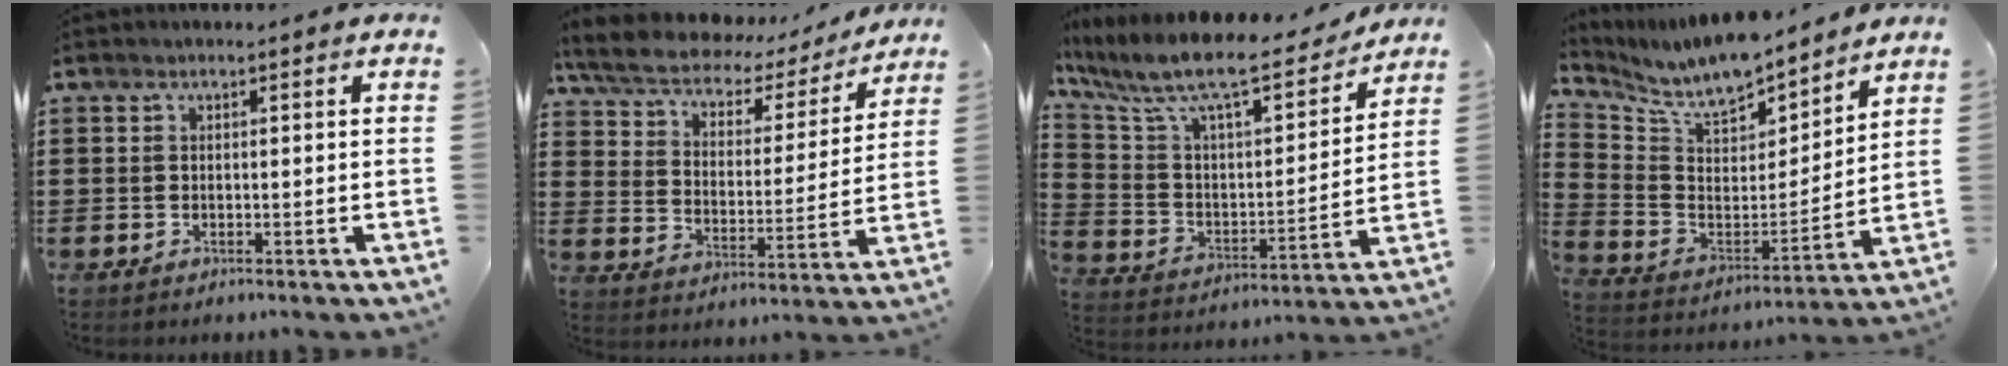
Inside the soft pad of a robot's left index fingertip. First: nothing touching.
{"total": 6.7, "force": [5.7, 2.1, 2.7], "torque": [-0.080, -0.037, 0.097]}
{"total": 11.1, "force": [9.2, 1.7, 6.0], "torque": [-0.149, -0.067, 0.152]}
{"total": 9.4, "force": [8.5, 2.4, 3.1], "torque": [-0.104, -0.060, 0.149]}